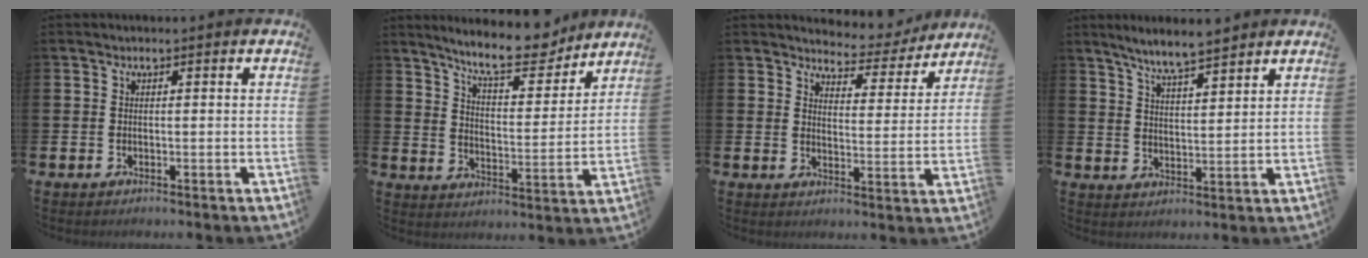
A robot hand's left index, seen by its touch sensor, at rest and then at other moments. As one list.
[{"total": 10.5, "force": [9.5, 2.2, 3.8], "torque": [-0.086, -0.055, 0.167]}, {"total": 4.7, "force": [4.4, 1.3, 0.3], "torque": [-0.014, -0.040, 0.071]}, {"total": 6.2, "force": [5.8, 0.3, 2.0], "torque": [-0.051, -0.027, 0.103]}]